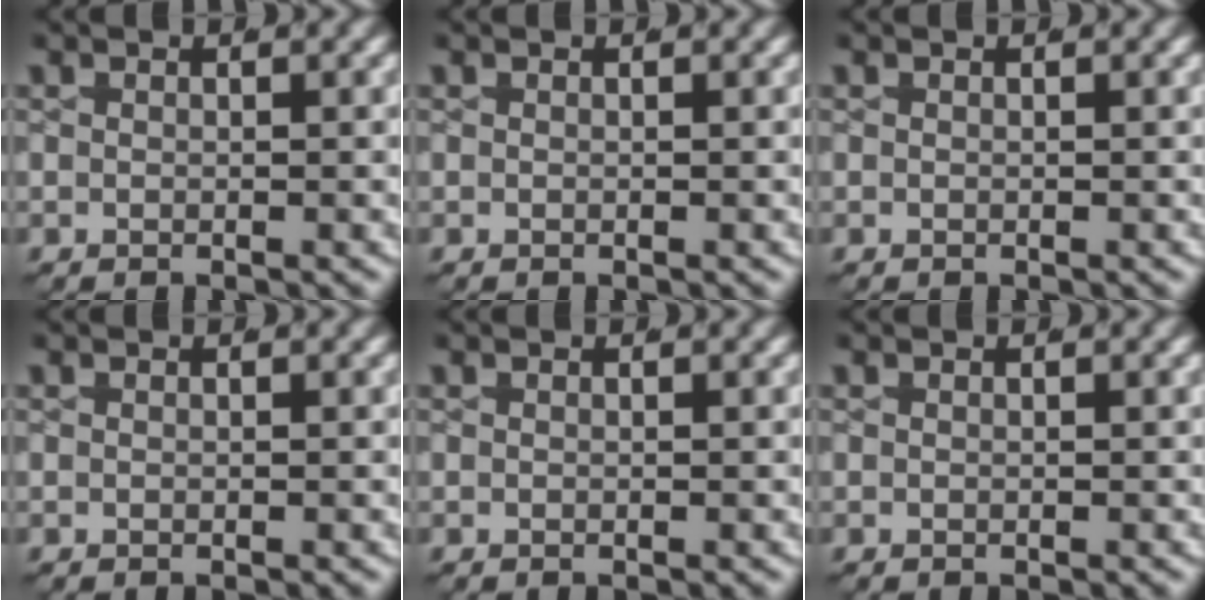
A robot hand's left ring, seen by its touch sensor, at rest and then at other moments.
{"total": 0.0}
{"total": 0.0}
{"total": 0.0}
{"total": 0.0}
{"total": 0.0}